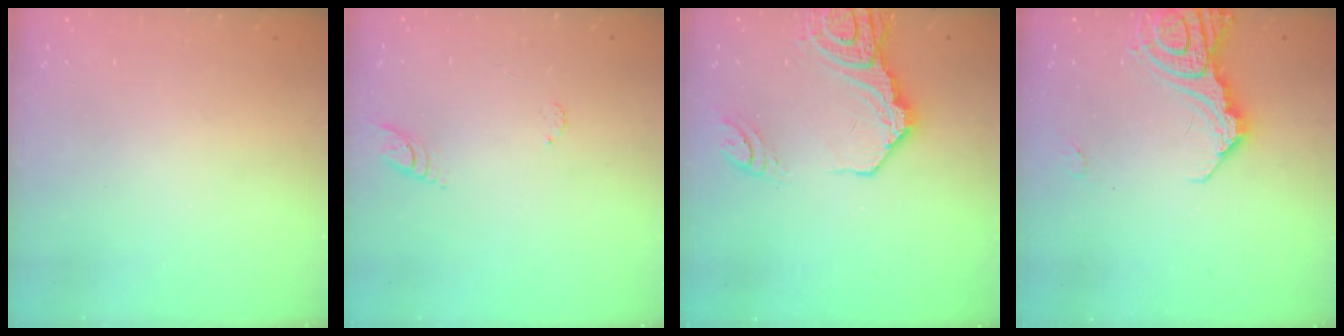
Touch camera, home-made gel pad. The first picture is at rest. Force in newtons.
{"total": 7.7, "press": 7.6, "slide": 0.7}
{"total": 16.4, "press": 16.3, "slide": 1.9}
{"total": 14.6, "press": 14.5, "slide": 1.5}